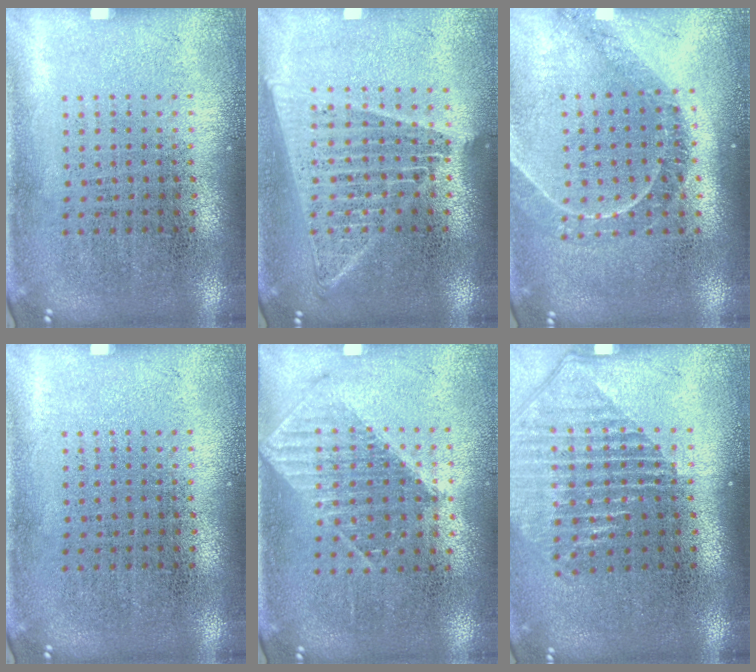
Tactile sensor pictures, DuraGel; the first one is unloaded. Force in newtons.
{"total": 1.5, "press": 1.4, "slide": 0.7}
{"total": 1.2, "press": 1.1, "slide": 0.4}
{"total": 0.0}
{"total": 1.1, "press": 1.0, "slide": 0.3}
{"total": 1.3, "press": 1.2, "slide": 0.6}